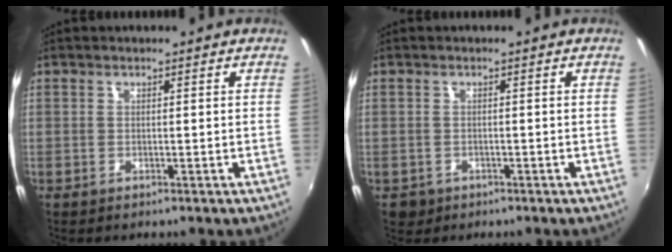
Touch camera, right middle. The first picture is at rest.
{"total": 2.7, "force": [-1.1, 2.3, 0.8], "torque": [-0.023, -0.005, -0.015]}